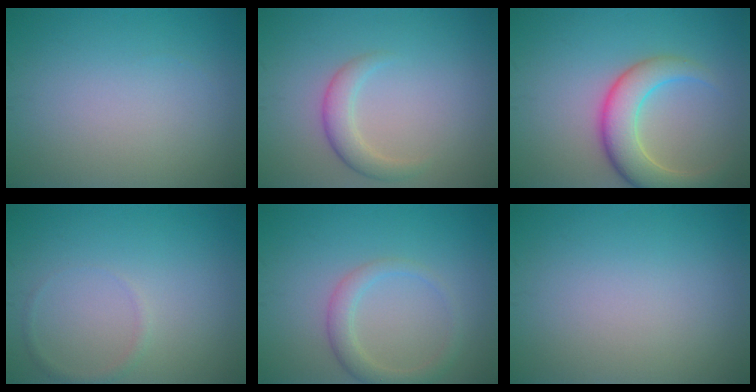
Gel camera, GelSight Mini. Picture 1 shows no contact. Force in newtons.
{"total": 2.4, "press": 2.4, "slide": 0.1}
{"total": 5.7, "press": 5.6, "slide": 0.5}
{"total": 0.8, "press": 0.8, "slide": 0.0}
{"total": 2.5, "press": 2.5, "slide": 0.2}
{"total": 0.0}